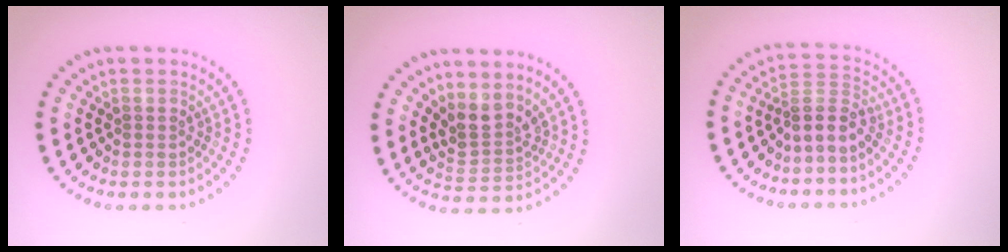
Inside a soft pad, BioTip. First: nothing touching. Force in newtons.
{"total": 2.8, "press": 2.1, "slide": 1.8}
{"total": 2.4, "press": 1.8, "slide": 1.6}